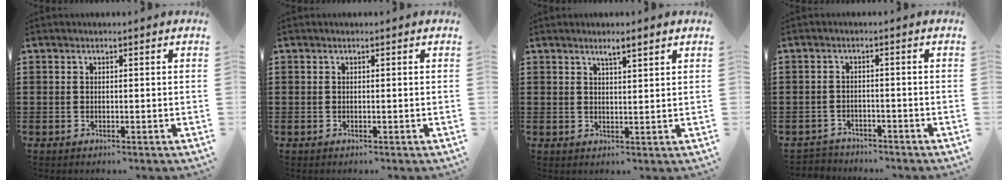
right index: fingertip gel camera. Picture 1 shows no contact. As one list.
[{"total": 0.0}, {"total": 2.2, "force": [1.8, -0.1, 1.3], "torque": [-0.027, 0.000, 0.031]}, {"total": 2.0, "force": [-2.0, 0.4, -0.3], "torque": [-0.003, 0.003, -0.045]}]